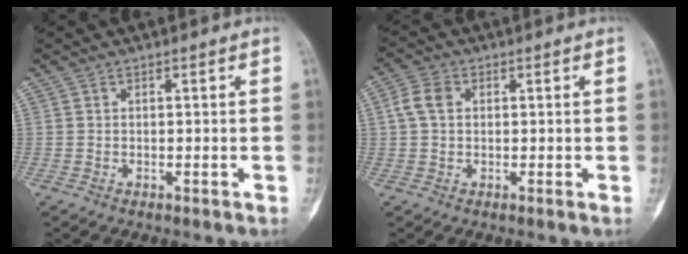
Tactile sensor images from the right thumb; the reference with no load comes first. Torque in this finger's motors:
{"motor_torque": [0.03, 0.03, 0.01, -0.01, 0.01]}